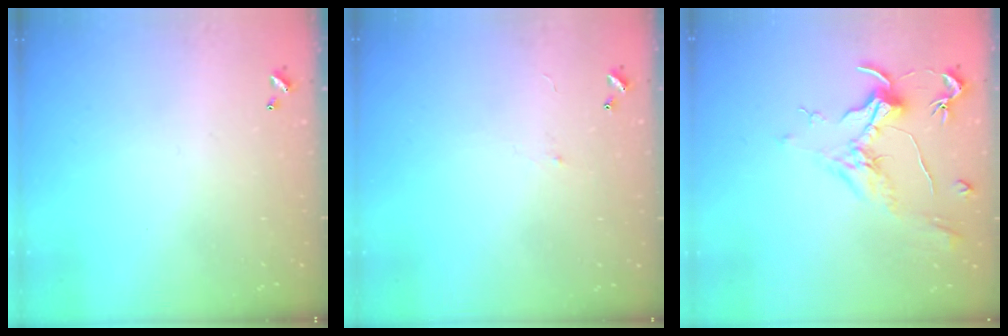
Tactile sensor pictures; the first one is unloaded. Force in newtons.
{"total": 0.6, "press": 0.0, "slide": 0.6}
{"total": 2.0, "press": 1.8, "slide": 0.8}